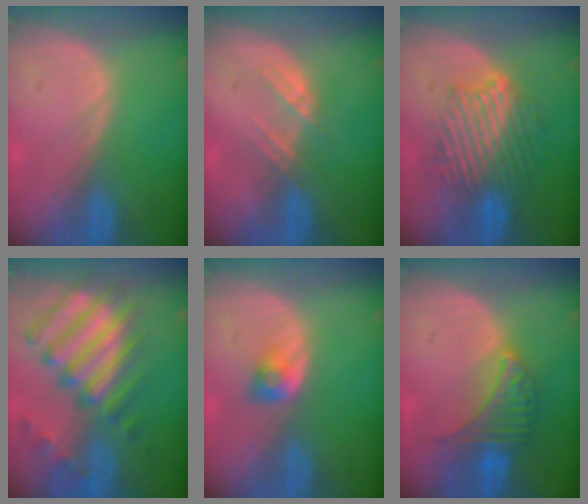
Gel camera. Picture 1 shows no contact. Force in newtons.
{"total": 3.0, "press": 2.9, "slide": 0.7}
{"total": 9.0, "press": 8.9, "slide": 1.2}
{"total": 12.2, "press": 10.4, "slide": 6.3}
{"total": 2.8, "press": 2.5, "slide": 1.3}
{"total": 6.5, "press": 6.5, "slide": 0.5}